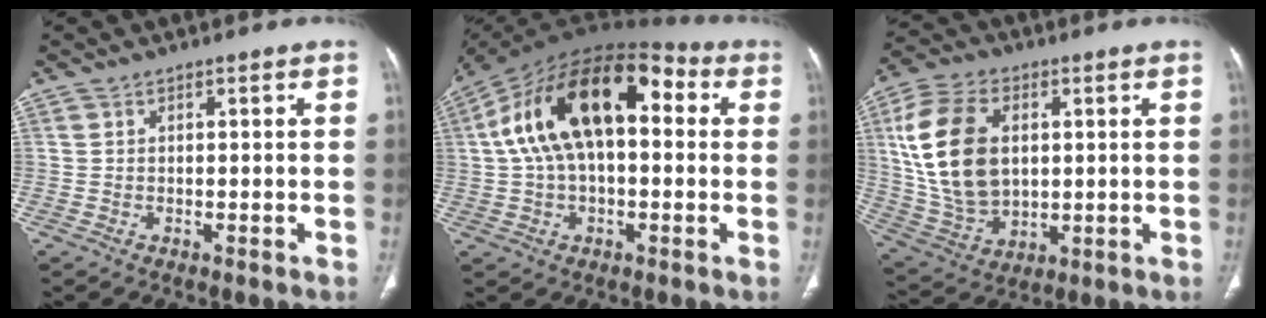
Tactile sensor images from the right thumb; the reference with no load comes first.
{"total": 21.6, "force": [3.7, 11.8, 17.7], "torque": [-0.298, 0.048, 0.047]}
{"total": 18.2, "force": [3.4, 11.8, 13.4], "torque": [-0.253, -0.004, 0.075]}